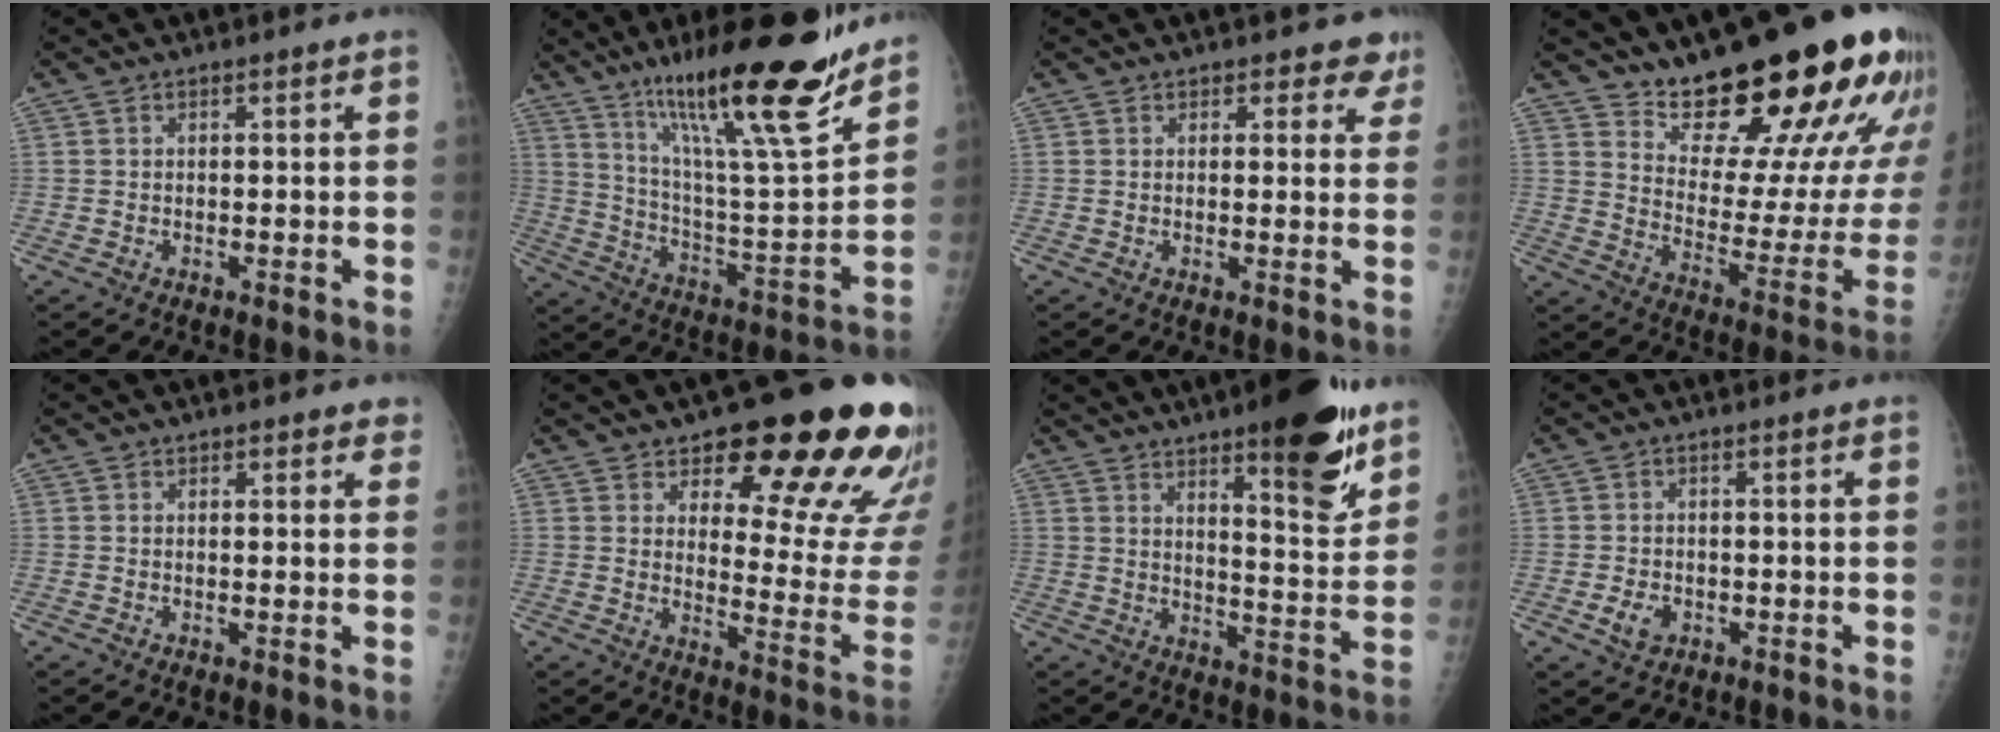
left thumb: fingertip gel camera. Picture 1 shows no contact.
{"total": 24.6, "force": [17.1, 3.7, 17.3], "torque": [-0.257, -0.083, 0.289]}
{"total": 4.1, "force": [3.3, 2.4, 0.7], "torque": [0.031, -0.018, 0.025]}
{"total": 25.3, "force": [19.0, 7.6, 14.9], "torque": [-0.176, -0.122, 0.269]}
{"total": 2.1, "force": [1.6, 1.1, 0.7], "torque": [0.020, -0.006, 0.013]}
{"total": 21.6, "force": [14.3, 7.4, 14.5], "torque": [-0.133, -0.092, 0.186]}
{"total": 16.5, "force": [10.5, 4.1, 12.1], "torque": [-0.137, -0.069, 0.156]}
{"total": 3.3, "force": [-1.1, 2.5, 1.9], "torque": [-0.030, 0.001, -0.013]}